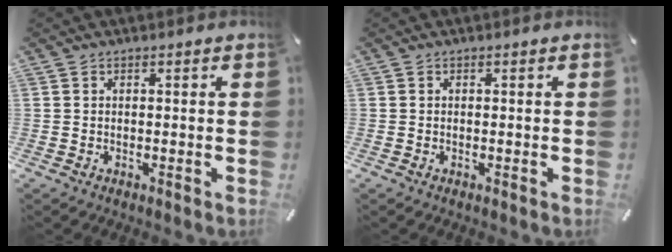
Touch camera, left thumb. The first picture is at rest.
{"total": 0.0}